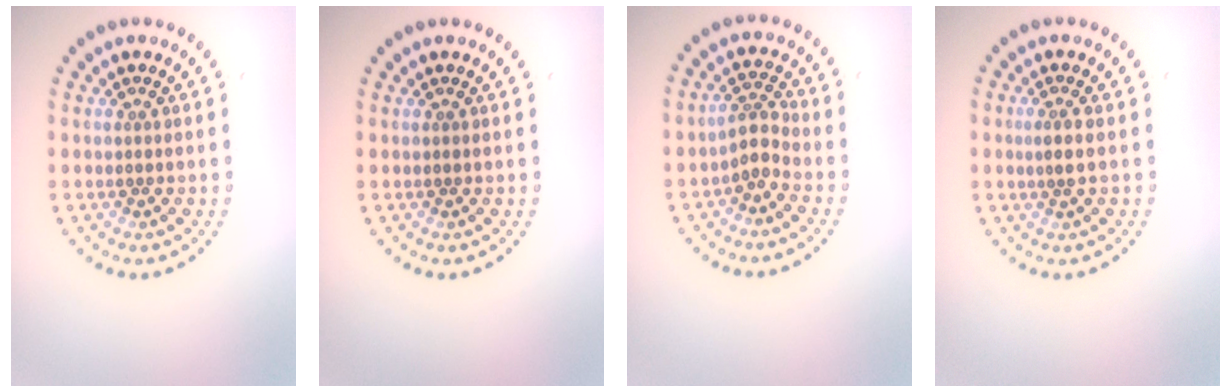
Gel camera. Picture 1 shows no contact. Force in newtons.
{"total": 0.0}
{"total": 2.3, "press": 1.5, "slide": 1.7}
{"total": 1.5, "press": 1.2, "slide": 0.9}